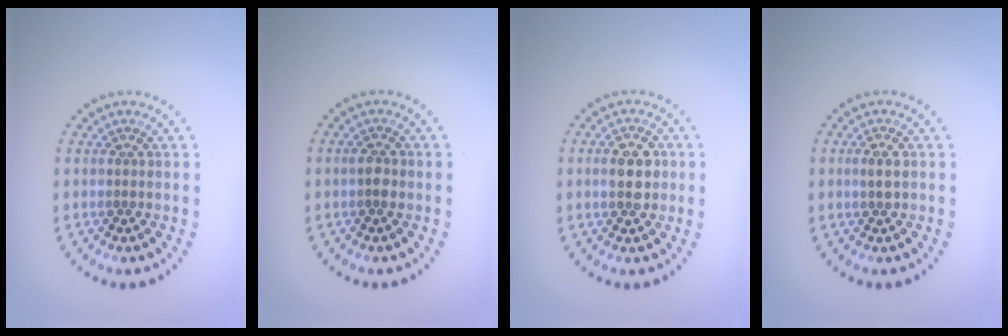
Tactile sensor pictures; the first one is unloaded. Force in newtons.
{"total": 1.3, "press": 1.3, "slide": 0.2}
{"total": 2.9, "press": 2.9, "slide": 0.2}
{"total": 1.3, "press": 1.3, "slide": 0.0}